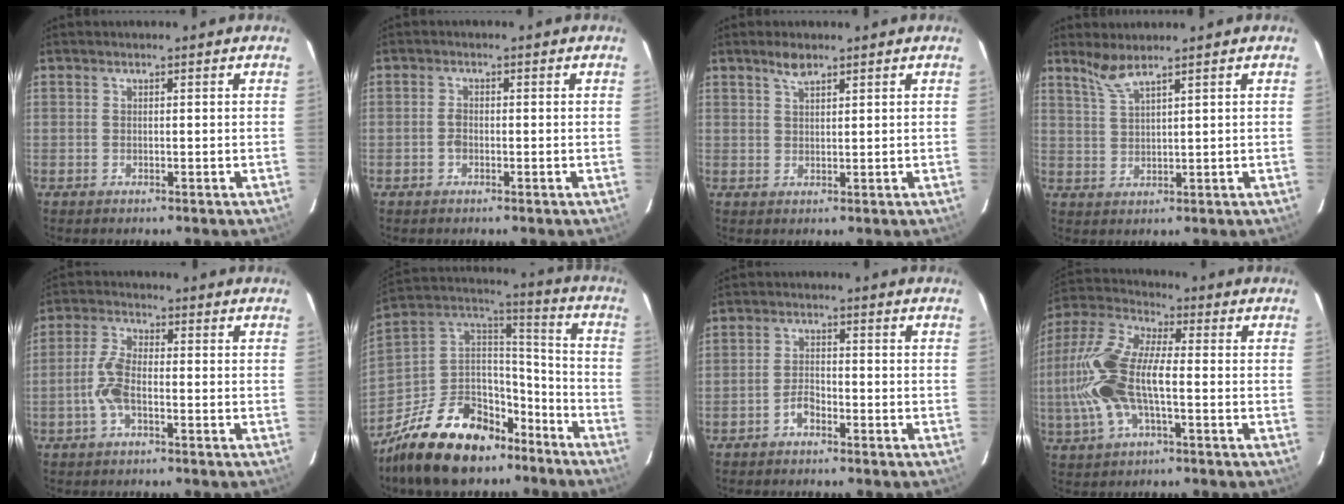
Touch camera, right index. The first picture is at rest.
{"total": 1.6, "force": [-0.6, 1.0, 1.0], "torque": [-0.021, 0.004, -0.013]}
{"total": 2.5, "force": [1.9, 0.8, 1.4], "torque": [-0.026, 0.006, 0.037]}
{"total": 3.5, "force": [3.0, -0.2, 1.9], "torque": [-0.042, 0.002, 0.064]}
{"total": 5.5, "force": [-1.9, 2.0, 4.8], "torque": [-0.108, 0.008, -0.040]}
{"total": 23.9, "force": [-15.6, 13.2, 12.3], "torque": [-0.268, 0.034, -0.241]}
{"total": 2.9, "force": [-2.1, 1.3, 1.5], "torque": [-0.035, 0.007, -0.039]}
{"total": 15.8, "force": [-2.2, 6.5, 14.2], "torque": [-0.306, 0.009, -0.049]}